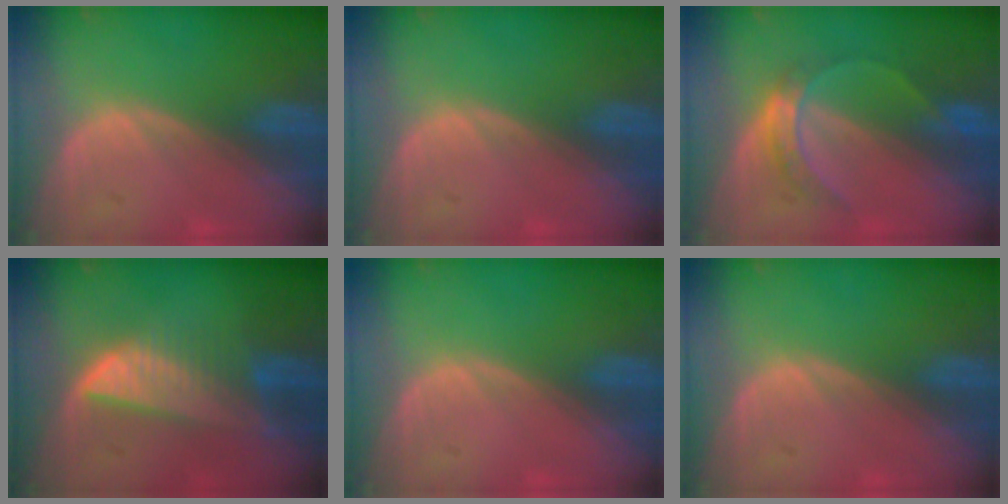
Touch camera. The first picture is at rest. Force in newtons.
{"total": 0.0}
{"total": 5.0, "press": 4.8, "slide": 1.5}
{"total": 7.3, "press": 6.9, "slide": 2.6}
{"total": 0.0}
{"total": 0.0}